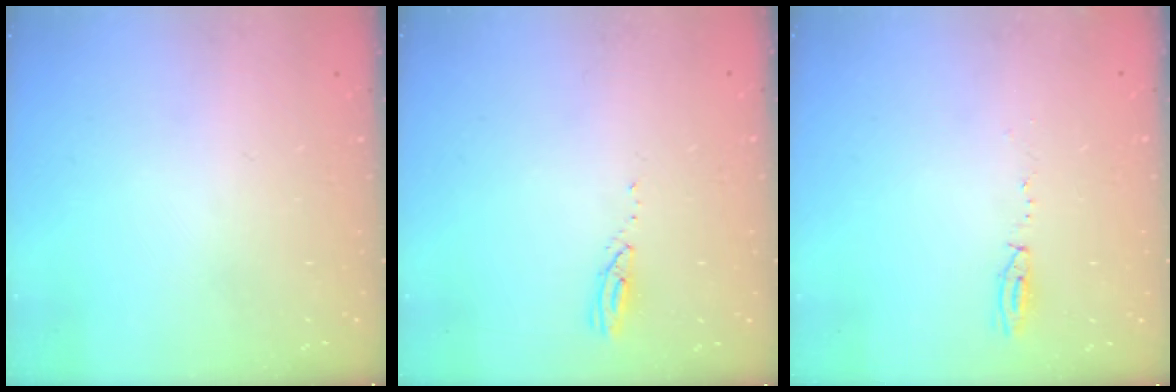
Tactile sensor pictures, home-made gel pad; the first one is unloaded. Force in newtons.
{"total": 3.2, "press": 3.2, "slide": 0.2}
{"total": 3.9, "press": 3.8, "slide": 0.9}